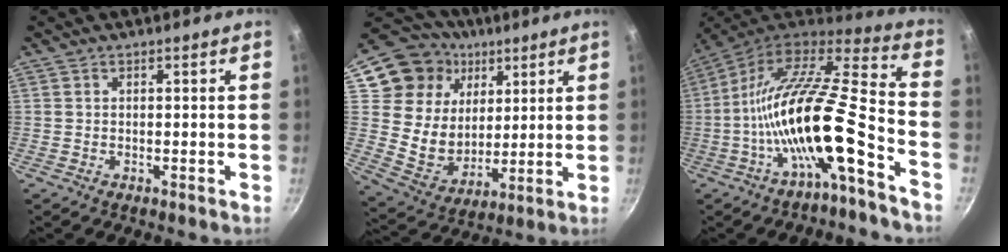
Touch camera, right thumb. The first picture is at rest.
{"total": 19.9, "force": [8.1, 16.2, 8.4], "torque": [-0.116, -0.020, 0.158]}
{"total": 20.0, "force": [-8.2, 5.0, 17.6], "torque": [-0.290, 0.058, -0.155]}